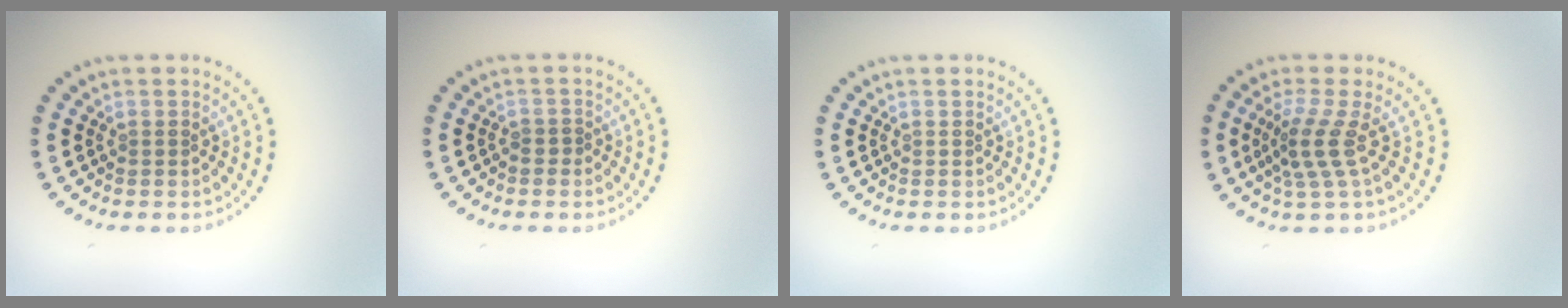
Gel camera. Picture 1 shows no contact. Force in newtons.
{"total": 0.6, "press": 0.4, "slide": 0.5}
{"total": 0.0}
{"total": 2.9, "press": 2.1, "slide": 2.0}